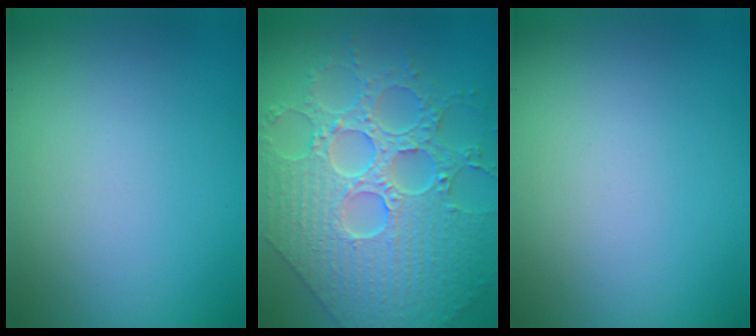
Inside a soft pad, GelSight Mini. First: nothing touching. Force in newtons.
{"total": 9.5, "press": 7.1, "slide": 6.3}
{"total": 0.0}